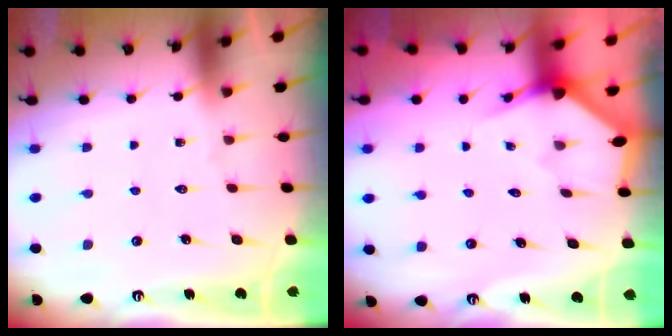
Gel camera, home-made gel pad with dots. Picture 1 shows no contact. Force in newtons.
{"total": 2.6, "press": 2.6, "slide": 0.1}